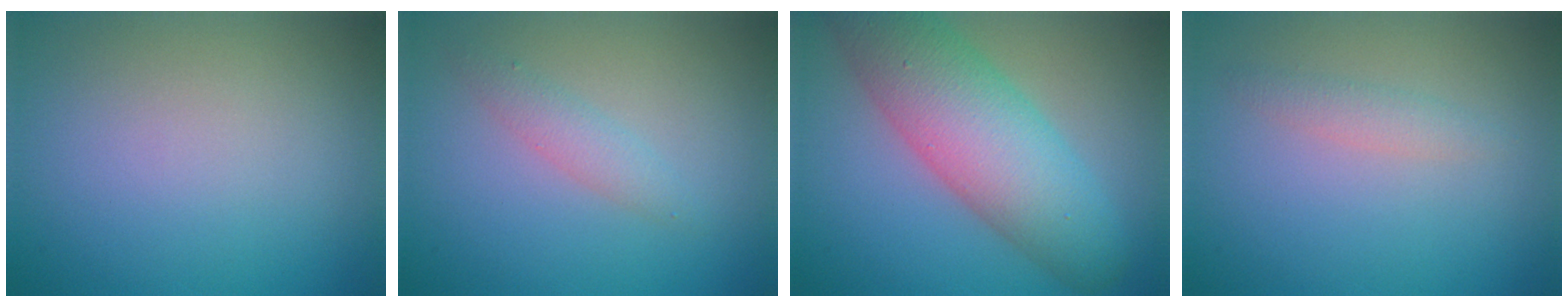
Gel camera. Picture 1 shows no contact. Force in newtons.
{"total": 1.7, "press": 1.7, "slide": 0.1}
{"total": 8.8, "press": 8.8, "slide": 0.3}
{"total": 1.4, "press": 1.4, "slide": 0.0}